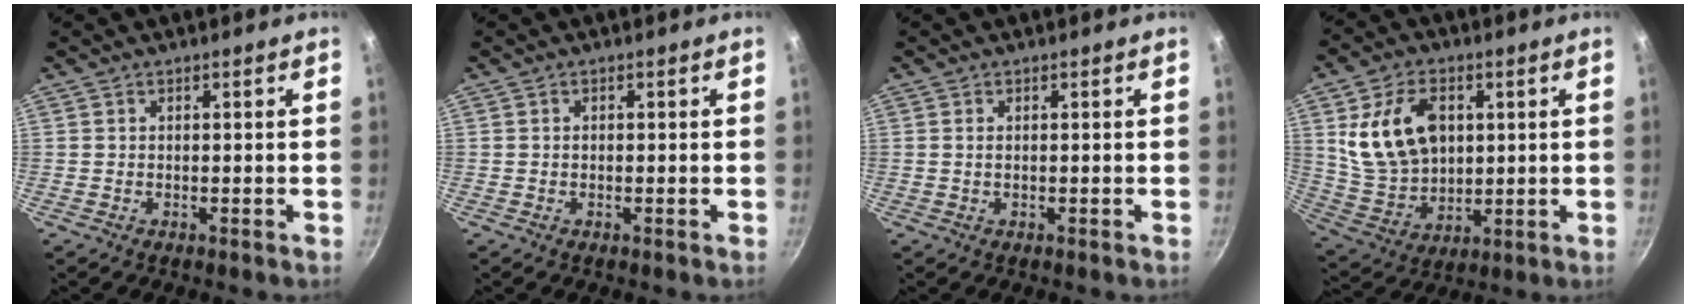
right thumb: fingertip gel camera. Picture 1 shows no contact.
{"total": 0.5, "force": [-0.1, 0.5, 0.3], "torque": [-0.004, 0.004, -0.001]}
{"total": 0.8, "force": [0.1, 0.4, 0.6], "torque": [-0.012, 0.001, 0.001]}
{"total": 15.8, "force": [3.7, 10.9, 10.8], "torque": [-0.178, -0.011, 0.083]}